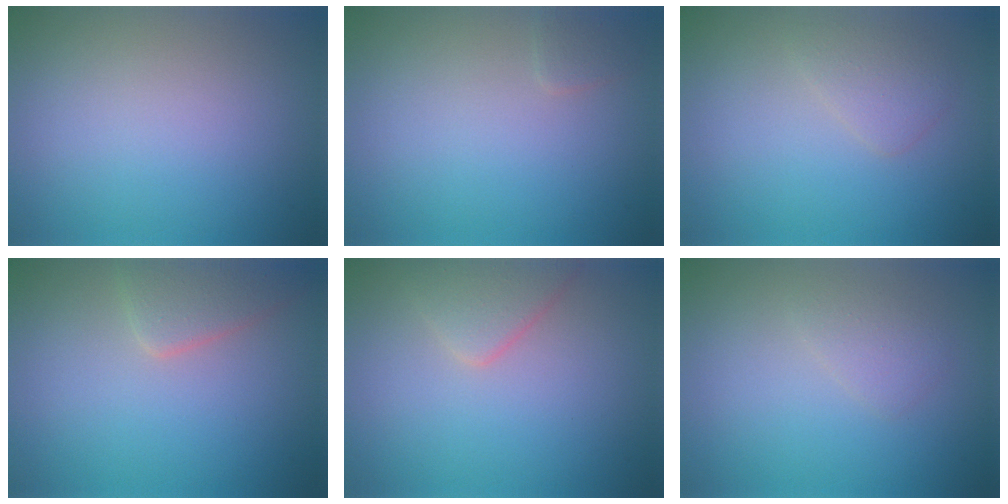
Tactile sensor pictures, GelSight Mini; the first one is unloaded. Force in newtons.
{"total": 0.8, "press": 0.8, "slide": 0.1}
{"total": 1.7, "press": 1.7, "slide": 0.1}
{"total": 2.7, "press": 2.7, "slide": 0.1}
{"total": 2.4, "press": 2.4, "slide": 0.1}
{"total": 1.3, "press": 1.3, "slide": 0.0}